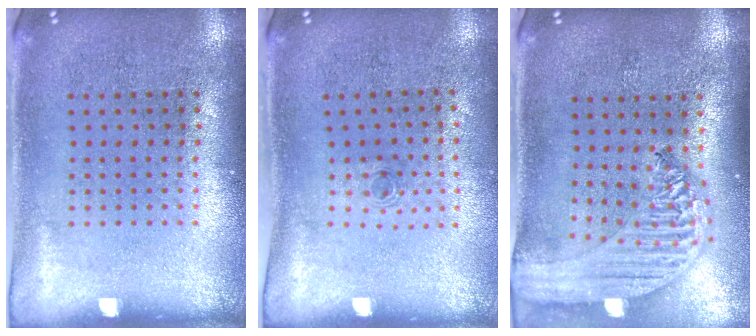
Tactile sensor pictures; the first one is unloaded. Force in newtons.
{"total": 0.6, "press": 0.2, "slide": 0.5}
{"total": 2.4, "press": 2.1, "slide": 1.1}